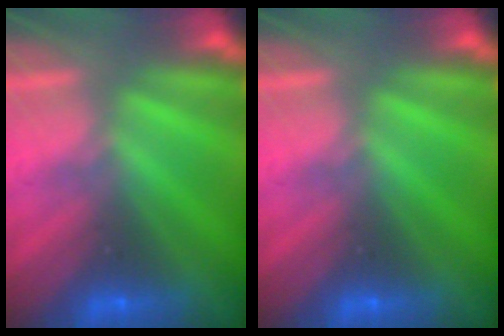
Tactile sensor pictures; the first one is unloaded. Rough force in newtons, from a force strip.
{"total": 0.0}